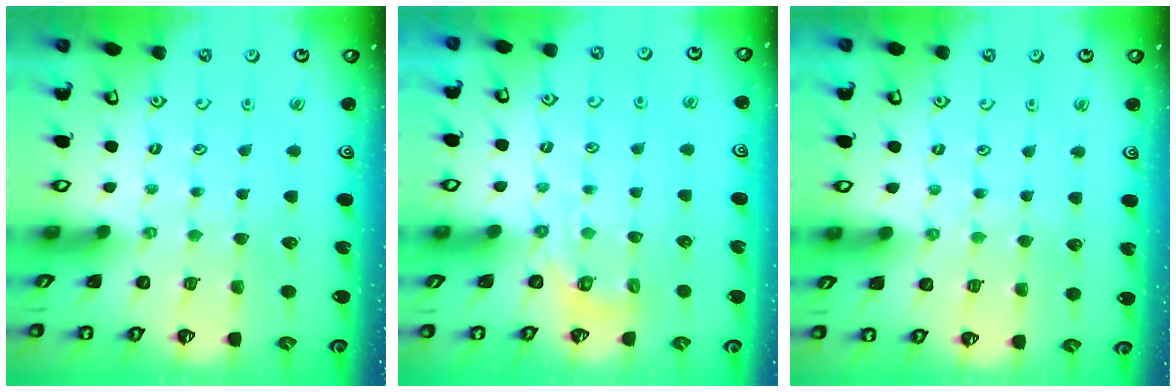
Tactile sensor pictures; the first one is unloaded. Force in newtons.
{"total": 3.8, "press": 3.2, "slide": 2.1}
{"total": 2.6, "press": 2.6, "slide": 0.3}